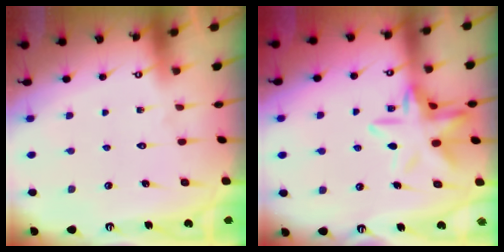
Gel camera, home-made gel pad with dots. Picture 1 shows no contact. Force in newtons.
{"total": 12.2, "press": 12.1, "slide": 1.2}